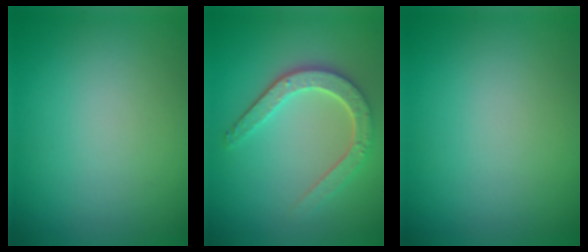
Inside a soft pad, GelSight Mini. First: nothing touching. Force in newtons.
{"total": 4.5, "press": 3.6, "slide": 2.7}
{"total": 0.0}